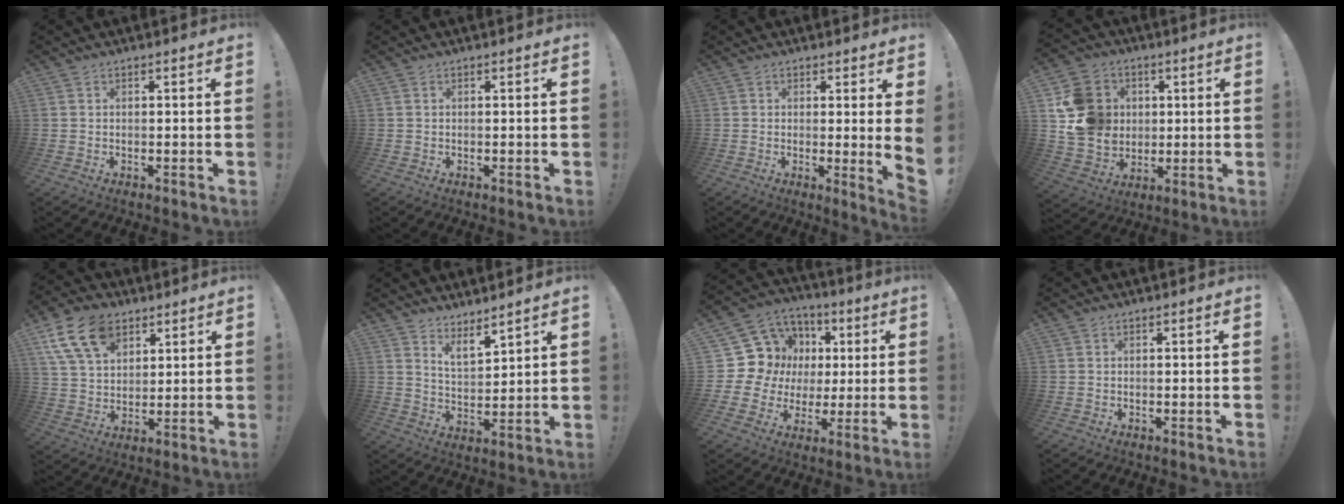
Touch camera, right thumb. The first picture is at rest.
{"total": 0.0}
{"total": 3.8, "force": [1.1, -0.5, 3.6], "torque": [-0.049, -0.019, 0.019]}
{"total": 15.9, "force": [3.1, 14.2, 6.4], "torque": [-0.103, 0.000, 0.073]}
{"total": 15.1, "force": [8.0, 9.9, 8.1], "torque": [-0.146, -0.034, 0.151]}
{"total": 6.4, "force": [6.0, 1.6, 1.9], "torque": [-0.036, -0.045, 0.109]}
{"total": 15.3, "force": [2.9, 14.0, 5.6], "torque": [-0.096, -0.017, 0.087]}
{"total": 0.0}